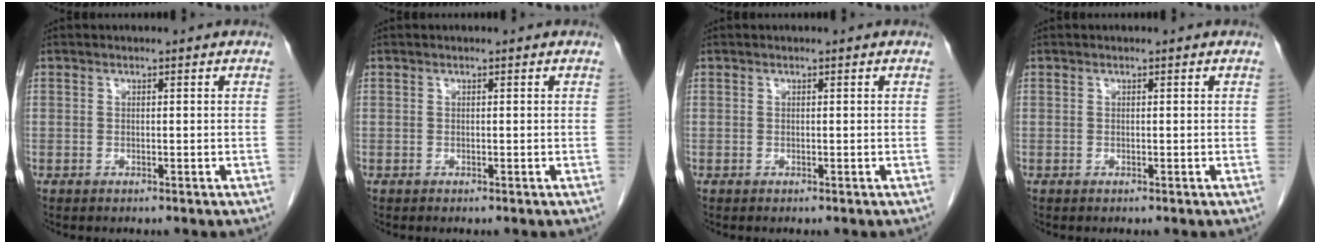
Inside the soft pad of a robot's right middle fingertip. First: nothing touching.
{"total": 0.0}
{"total": 0.0}
{"total": 0.0}